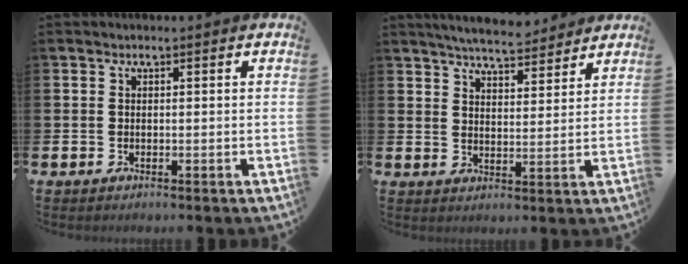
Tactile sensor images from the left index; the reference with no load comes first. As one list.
[{"total": 5.8, "force": [5.6, 0.7, 1.1], "torque": [-0.025, -0.031, 0.099]}]